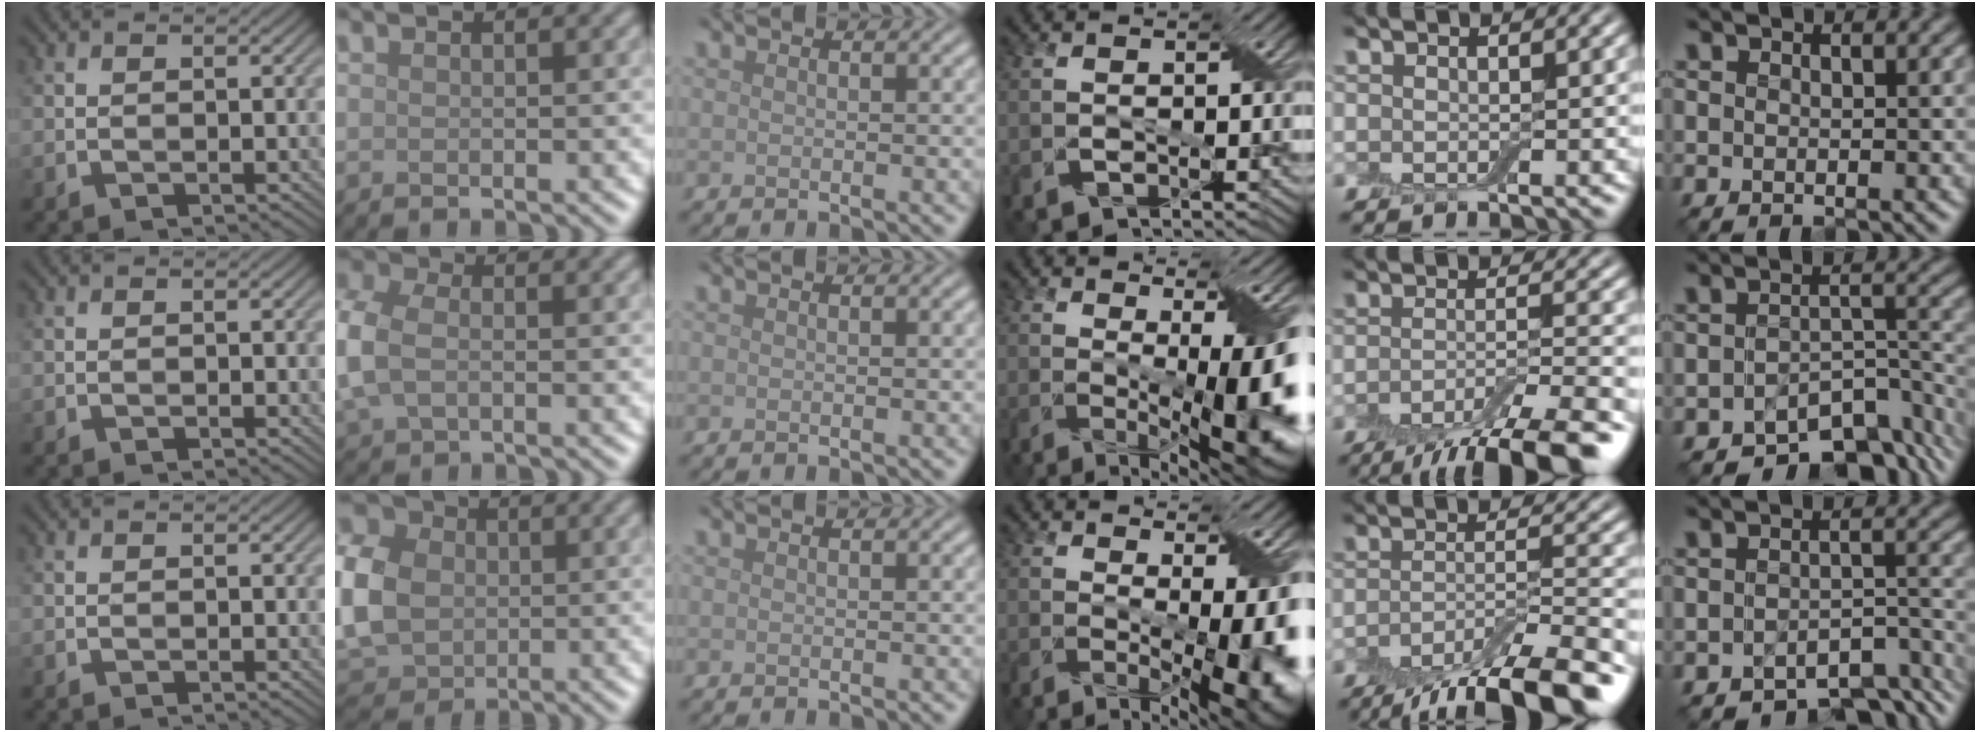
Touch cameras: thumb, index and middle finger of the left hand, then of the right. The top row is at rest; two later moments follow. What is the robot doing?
{"motion": "wrap", "object": "cling film"}